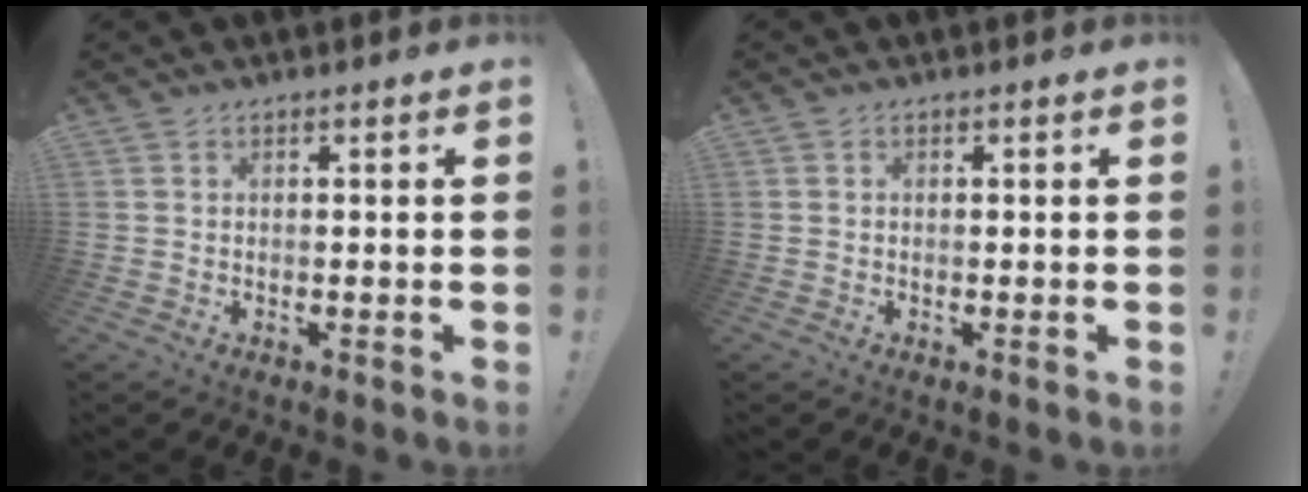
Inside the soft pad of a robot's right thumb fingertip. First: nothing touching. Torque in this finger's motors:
{"motor_torque": [0.15, -0.04, 0.22, -0.14, 0.00]}